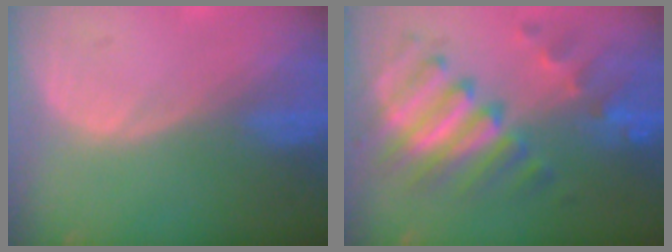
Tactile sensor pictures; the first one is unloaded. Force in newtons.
{"total": 9.3, "press": 9.3, "slide": 0.6}